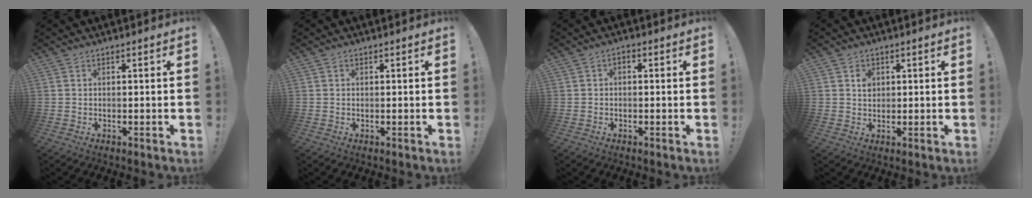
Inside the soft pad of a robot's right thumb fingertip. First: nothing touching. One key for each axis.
{"total": 0.0}
{"total": 1.3, "fx": -0.7, "fy": 0.6, "fz": 0.9, "tx": -0.016, "ty": 0.006, "tz": -0.013}
{"total": 3.0, "fx": 1.0, "fy": 2.6, "fz": 1.2, "tx": -0.009, "ty": -0.003, "tz": 0.014}